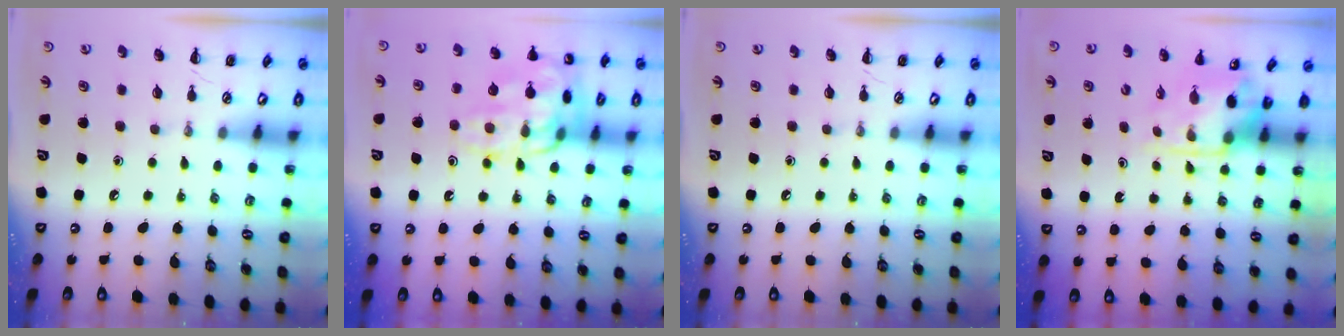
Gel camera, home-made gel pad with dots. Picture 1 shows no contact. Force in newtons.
{"total": 16.9, "press": 16.9, "slide": 0.4}
{"total": 0.0}
{"total": 4.3, "press": 4.3, "slide": 0.4}